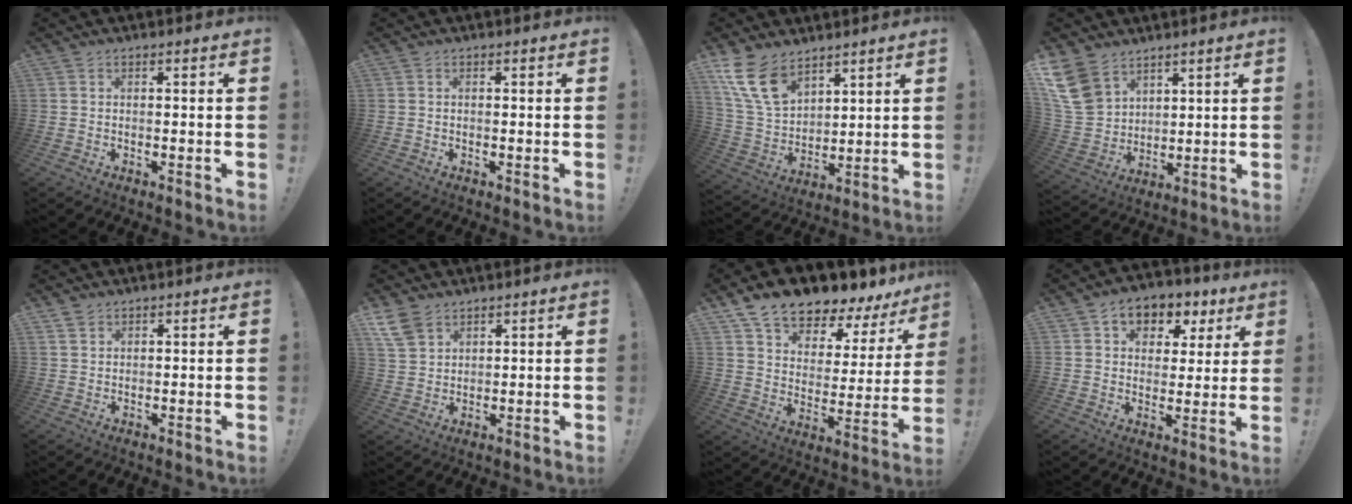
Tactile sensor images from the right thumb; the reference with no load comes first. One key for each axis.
{"total": 0.0}
{"total": 13.7, "fx": 8.8, "fy": 7.6, "fz": 7.1, "tx": -0.153, "ty": -0.047, "tz": 0.172}
{"total": 12.1, "fx": 7.1, "fy": 8.5, "fz": 4.9, "tx": -0.099, "ty": -0.043, "tz": 0.144}
{"total": 0.8, "fx": 0.7, "fy": 0.1, "fz": -0.3, "tx": 0.011, "ty": -0.006, "tz": 0.012}
{"total": 5.6, "fx": 3.8, "fy": 3.3, "fz": 2.4, "tx": -0.044, "ty": -0.014, "tz": 0.078}
{"total": 11.2, "fx": 10.0, "fy": 3.7, "fz": 3.4, "tx": -0.069, "ty": -0.094, "tz": 0.176}
{"total": 9.0, "fx": 4.4, "fy": 6.8, "fz": 3.9, "tx": -0.047, "ty": -0.024, "tz": 0.082}